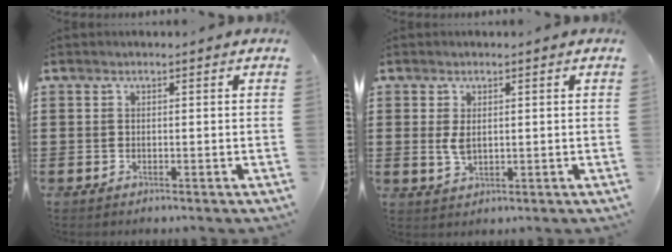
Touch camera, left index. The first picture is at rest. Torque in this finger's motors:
{"motor_torque": [0.41, 0.43, 0.21, 0.08]}